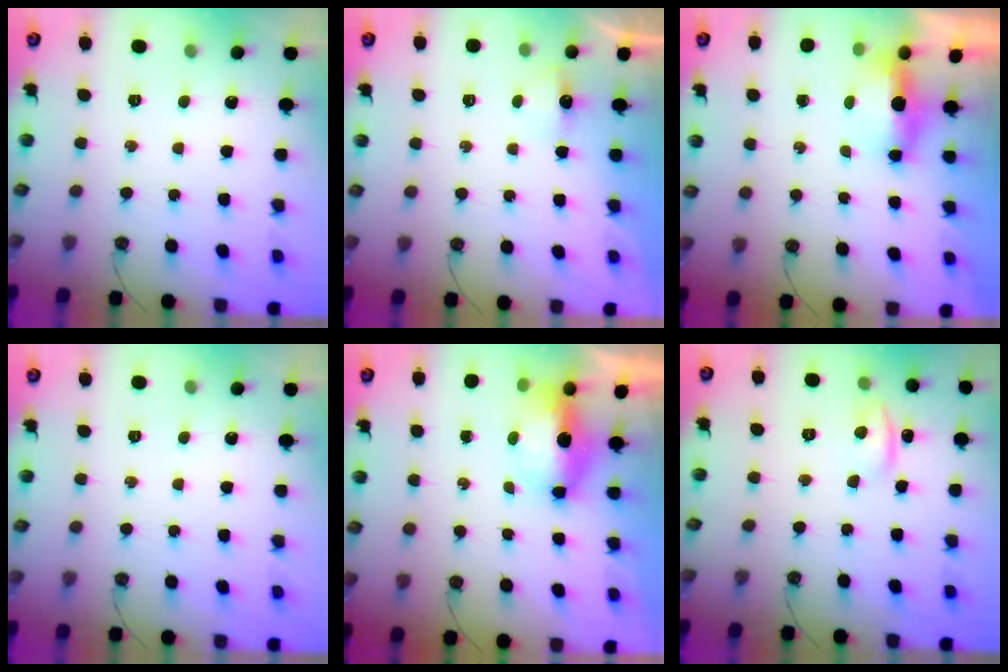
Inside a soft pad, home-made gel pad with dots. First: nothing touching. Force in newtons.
{"total": 2.9, "press": 2.9, "slide": 0.3}
{"total": 5.0, "press": 4.9, "slide": 1.3}
{"total": 0.0}
{"total": 7.0, "press": 6.8, "slide": 1.8}
{"total": 4.4, "press": 4.4, "slide": 0.4}